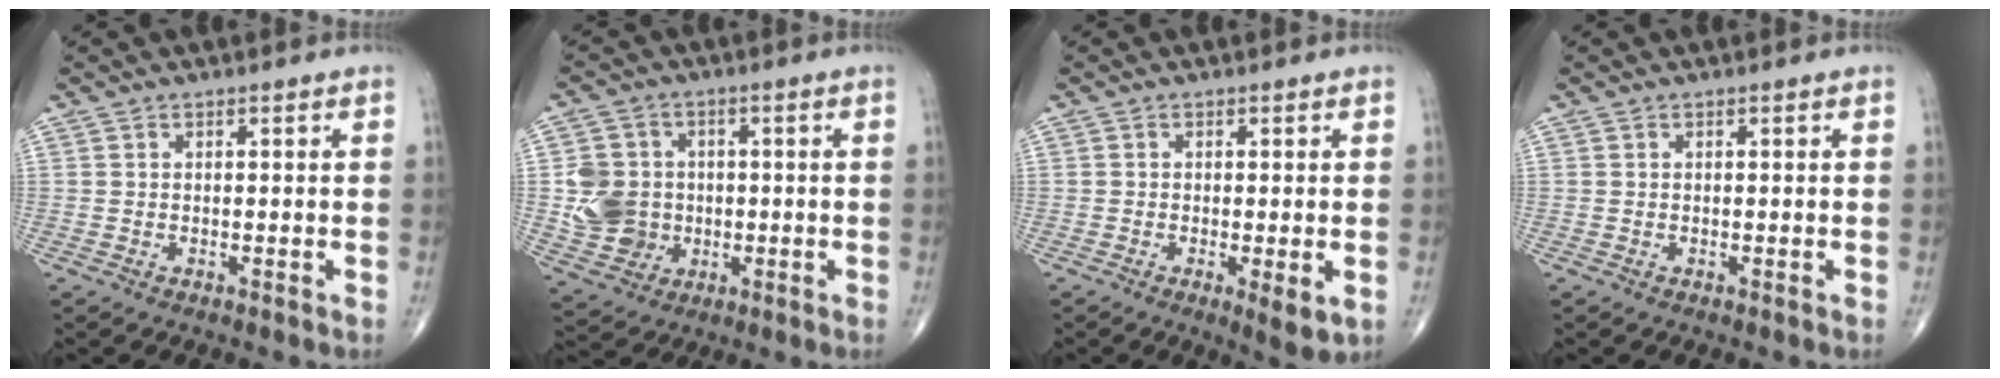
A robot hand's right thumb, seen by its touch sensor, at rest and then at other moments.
{"total": 9.4, "force": [-0.4, 8.5, 4.0], "torque": [-0.047, 0.006, -0.001]}
{"total": 4.3, "force": [-1.1, 1.1, 4.0], "torque": [-0.065, -0.013, -0.019]}
{"total": 0.0}